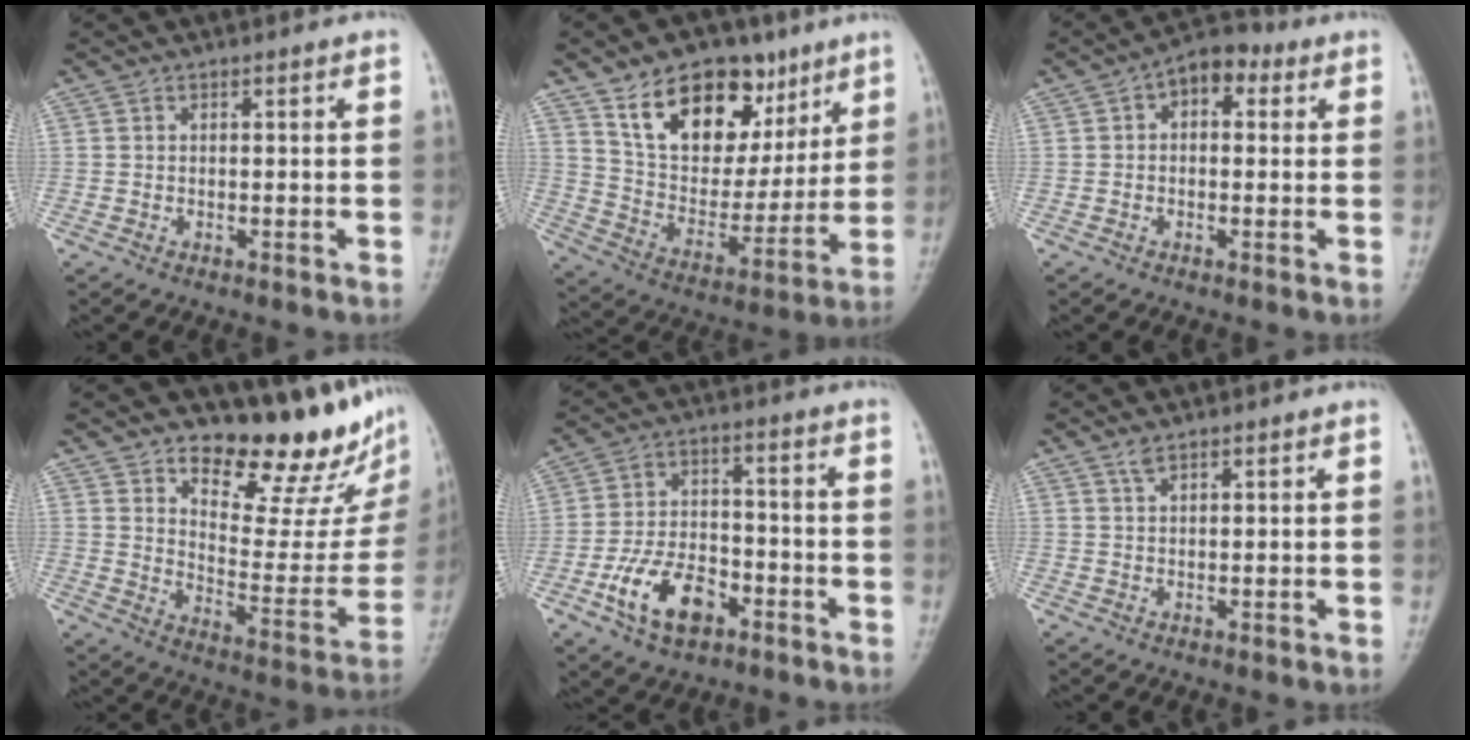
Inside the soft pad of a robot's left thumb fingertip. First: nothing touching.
{"total": 19.8, "force": [11.0, 12.1, 11.2], "torque": [-0.124, -0.045, 0.191]}
{"total": 6.7, "force": [2.0, 4.2, 4.9], "torque": [-0.040, 0.017, 0.017]}
{"total": 18.5, "force": [14.0, 6.6, 10.2], "torque": [-0.083, -0.110, 0.200]}
{"total": 11.9, "force": [-5.6, 6.8, 7.9], "torque": [-0.131, 0.028, -0.101]}
{"total": 1.5, "force": [1.1, 0.4, 0.8], "torque": [-0.014, 0.001, 0.024]}